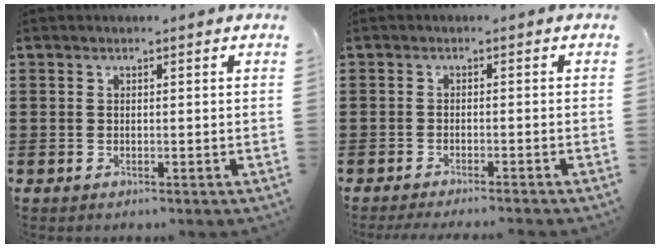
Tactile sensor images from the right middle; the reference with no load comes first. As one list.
[{"total": 1.5, "force": [-1.4, -0.2, 0.5], "torque": [-0.006, -0.001, -0.027]}]